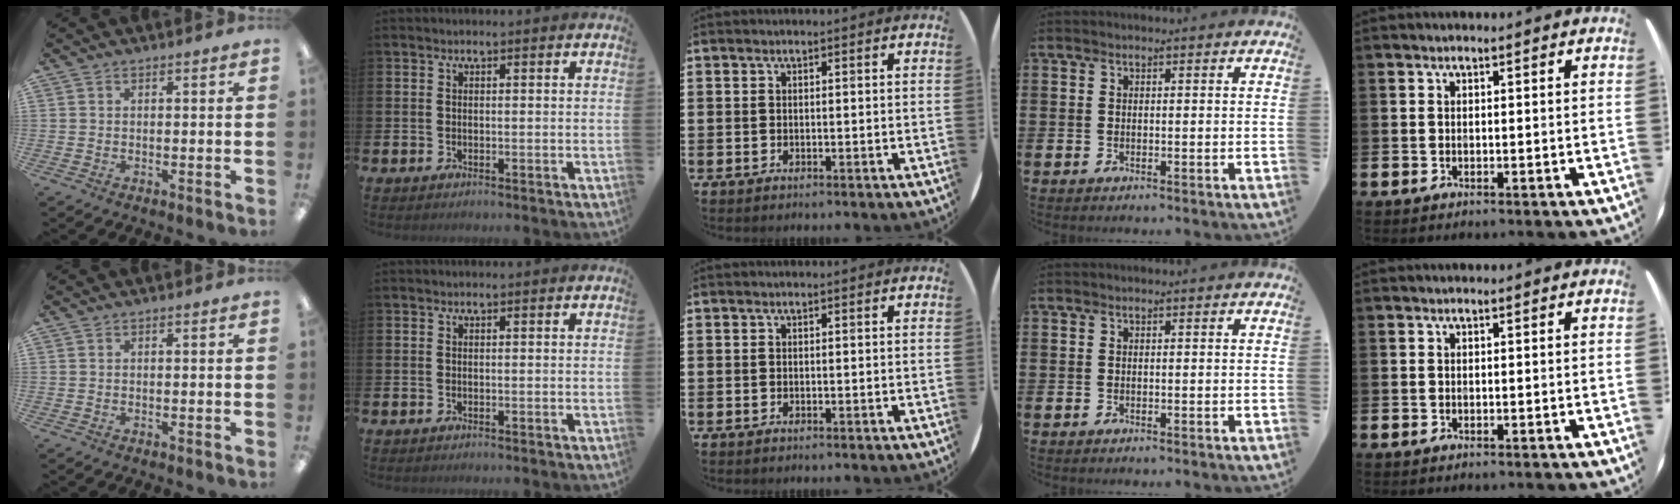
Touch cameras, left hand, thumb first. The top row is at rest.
{}